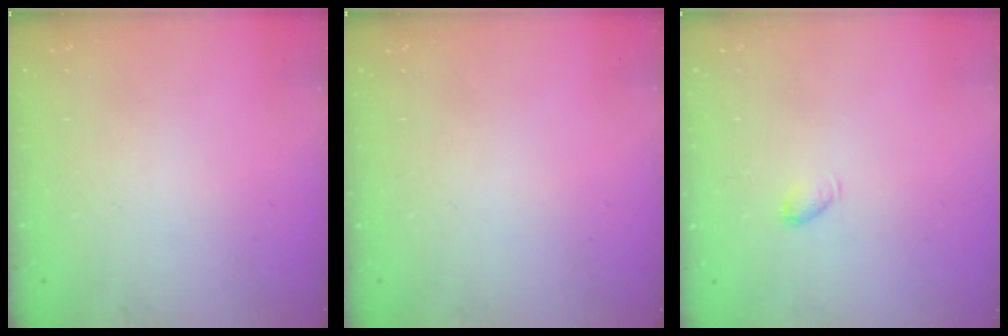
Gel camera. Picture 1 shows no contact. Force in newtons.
{"total": 0.0}
{"total": 3.2, "press": 3.1, "slide": 0.6}